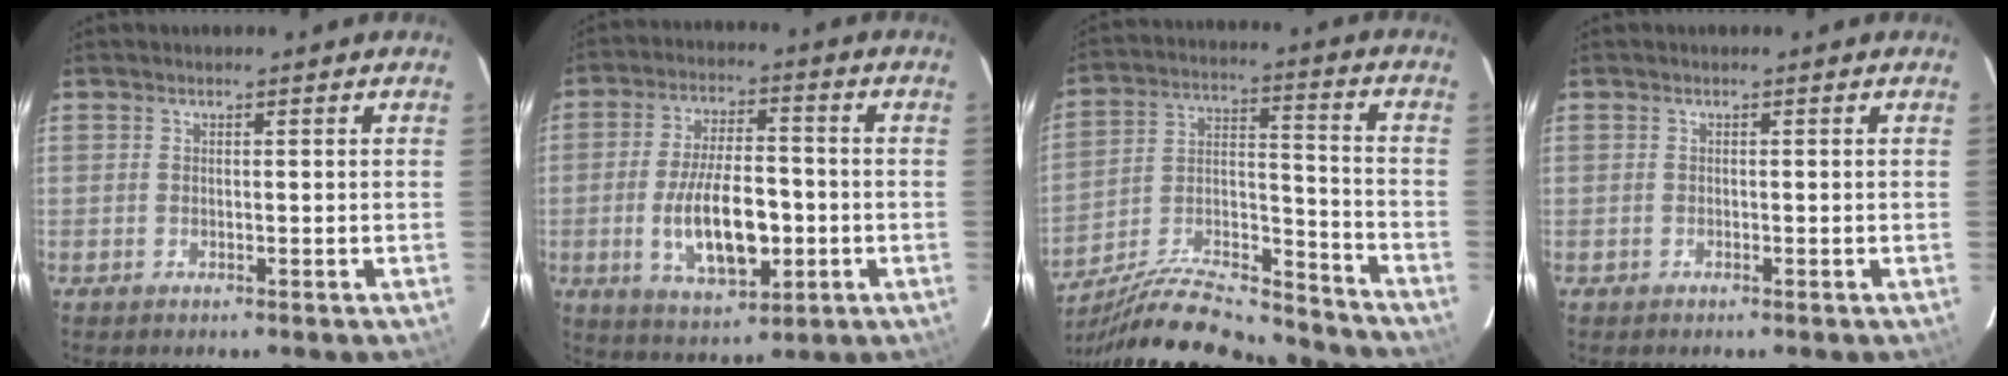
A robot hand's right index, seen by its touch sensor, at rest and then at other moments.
{"total": 13.7, "force": [-3.1, 6.1, 11.9], "torque": [-0.228, -0.006, -0.041]}
{"total": 22.9, "force": [-19.9, 5.3, 10.1], "torque": [-0.176, 0.002, -0.310]}
{"total": 0.6, "force": [-0.4, 0.5, -0.1], "torque": [0.000, 0.003, -0.007]}